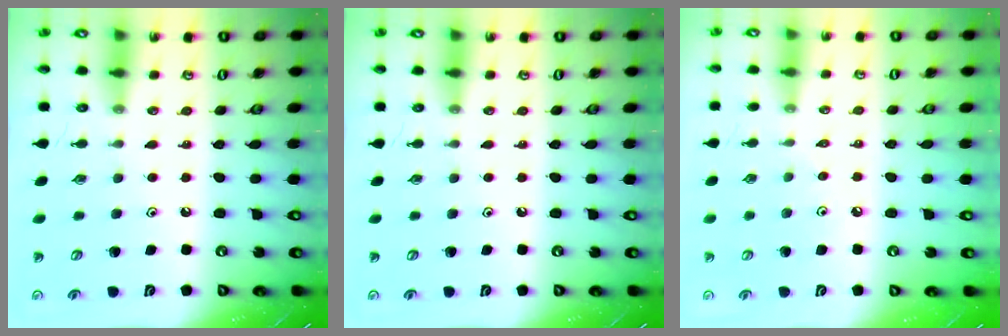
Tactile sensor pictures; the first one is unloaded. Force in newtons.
{"total": 0.0}
{"total": 2.2, "press": 2.1, "slide": 0.4}